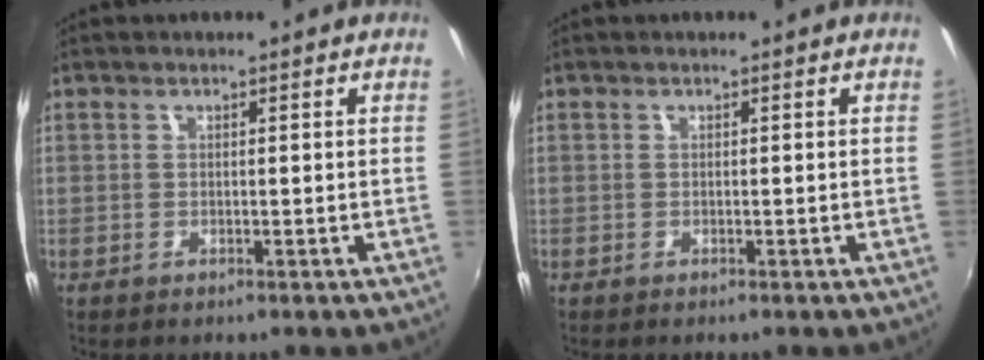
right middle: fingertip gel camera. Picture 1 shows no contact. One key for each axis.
{"total": 0.0}